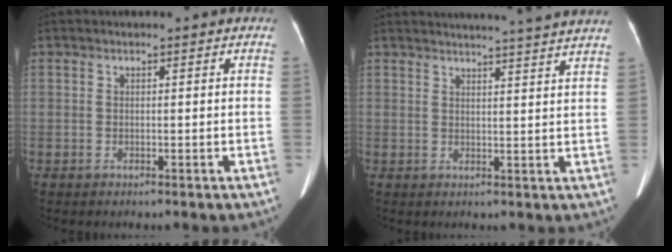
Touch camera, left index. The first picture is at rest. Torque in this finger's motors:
{"motor_torque": [0.62, -0.76, 0.23, 0.07]}